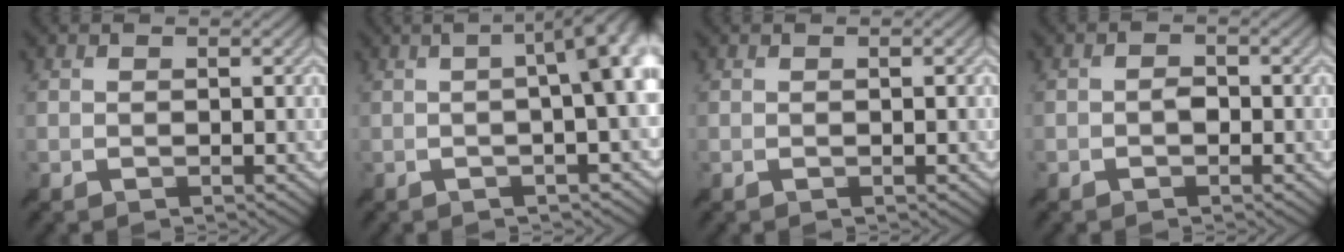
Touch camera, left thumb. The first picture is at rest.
{"total": 12.6, "force": [0.4, 3.9, 12.0], "torque": [-0.119, 0.037, -0.012]}
{"total": 0.7, "force": [0.1, 0.0, 0.7], "torque": [-0.013, 0.003, 0.001]}
{"total": 1.3, "force": [-0.5, 0.8, 0.9], "torque": [-0.016, 0.004, -0.012]}